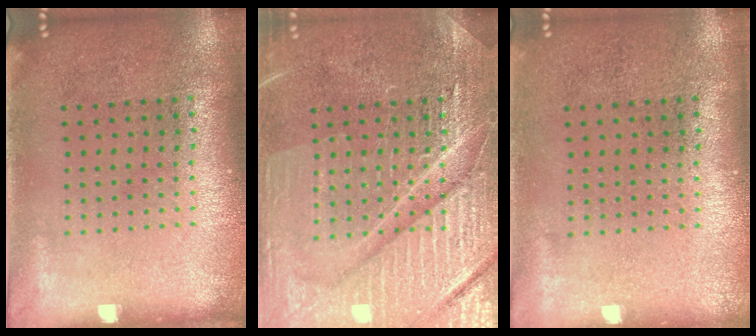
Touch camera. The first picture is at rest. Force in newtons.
{"total": 7.4, "press": 7.4, "slide": 1.0}
{"total": 0.0}